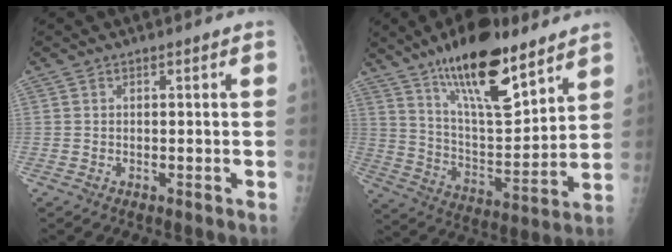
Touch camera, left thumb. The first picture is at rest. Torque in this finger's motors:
{"motor_torque": [0.88, 0.12, 1.64, -1.13, 0.44]}